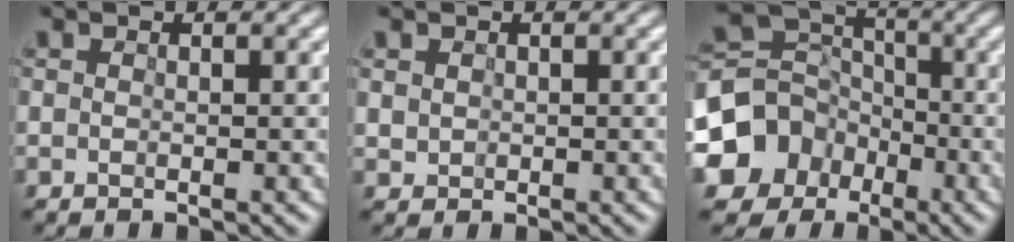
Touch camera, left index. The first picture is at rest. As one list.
[{"total": 1.2, "force": [0.4, 1.1, 0.5], "torque": [-0.008, 0.010, 0.013]}, {"total": 11.0, "force": [-5.5, 8.9, 3.2], "torque": [-0.099, -0.027, -0.107]}]